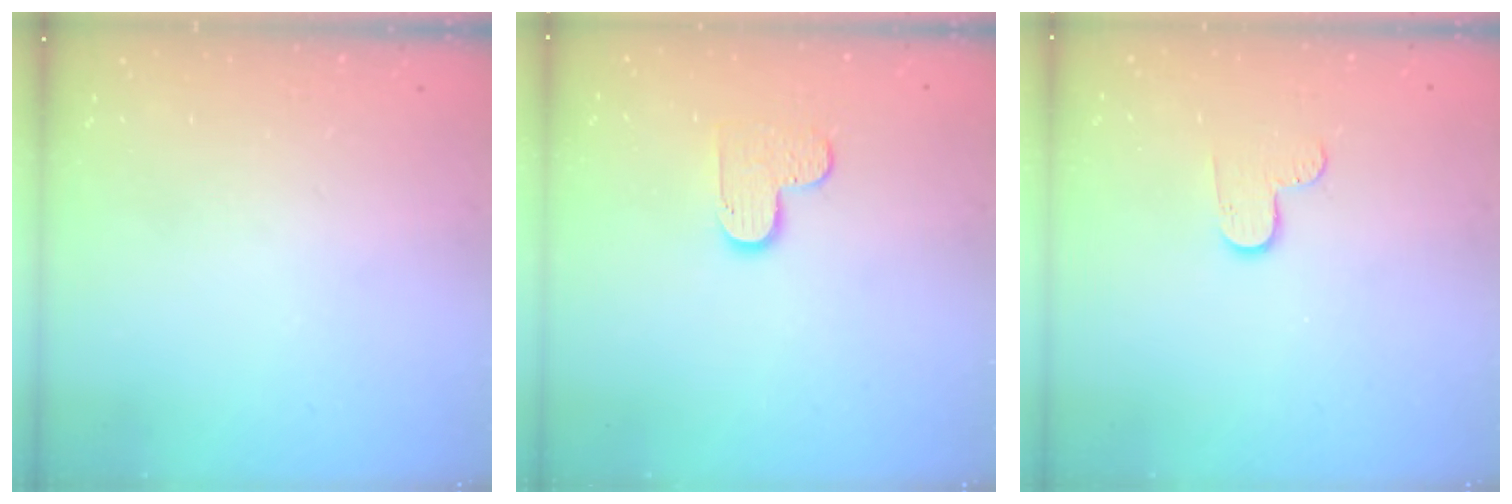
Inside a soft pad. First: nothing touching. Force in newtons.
{"total": 6.2, "press": 6.2, "slide": 0.3}
{"total": 5.6, "press": 5.6, "slide": 0.5}